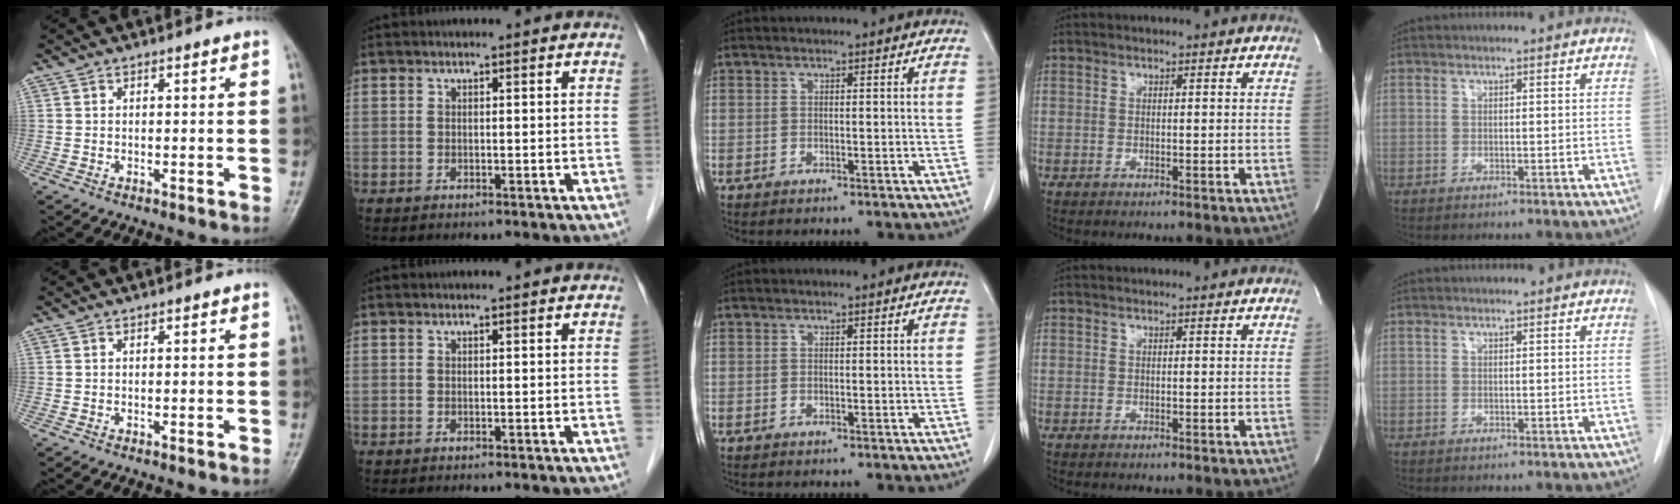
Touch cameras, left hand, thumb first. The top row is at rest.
{}